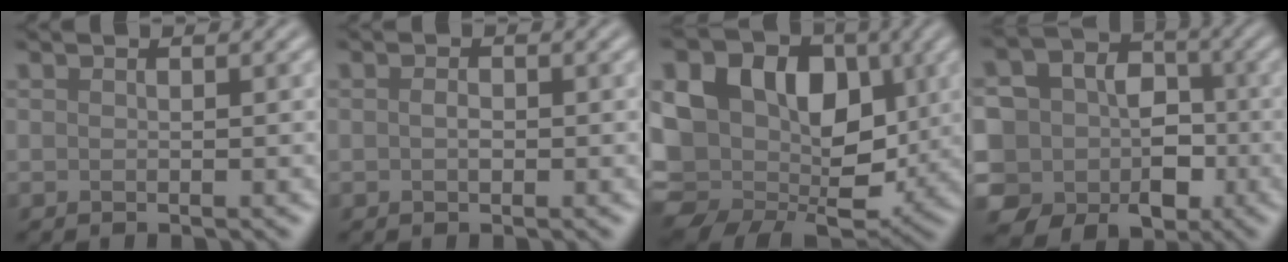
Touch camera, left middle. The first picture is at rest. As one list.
[{"total": 0.9, "force": [-0.1, 0.5, 0.7], "torque": [-0.016, -0.001, -0.002]}, {"total": 15.9, "force": [1.3, 11.8, 10.6], "torque": [-0.181, 0.002, 0.028]}, {"total": 11.3, "force": [-3.1, 10.1, 4.0], "torque": [-0.077, 0.011, -0.077]}]